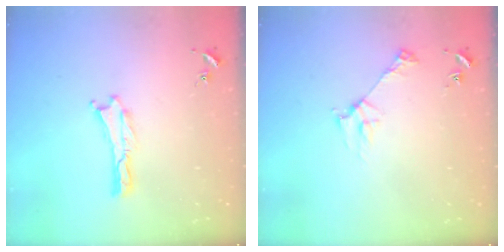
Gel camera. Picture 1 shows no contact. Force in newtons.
{"total": 2.8, "press": 2.8, "slide": 0.3}